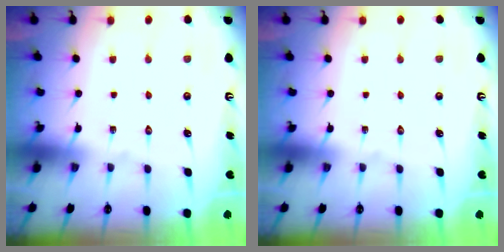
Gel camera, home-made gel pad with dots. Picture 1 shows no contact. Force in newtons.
{"total": 0.0}